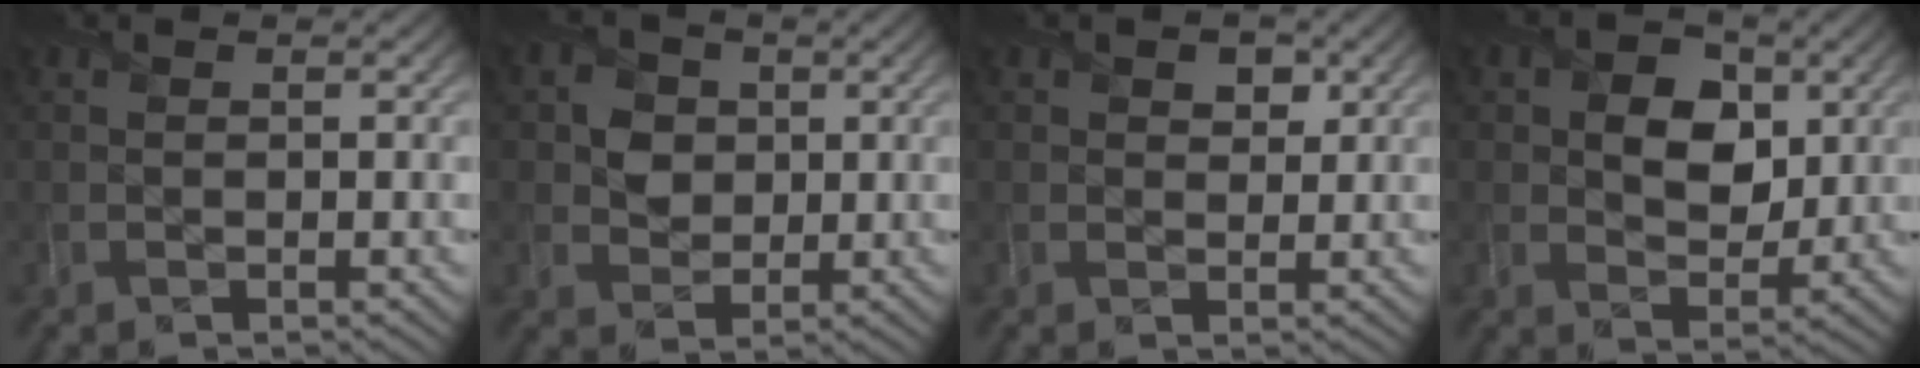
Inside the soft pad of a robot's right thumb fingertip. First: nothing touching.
{"total": 4.2, "force": [0.6, 3.8, 1.7], "torque": [-0.039, -0.001, 0.000]}
{"total": 2.1, "force": [1.1, 1.5, 0.9], "torque": [-0.011, -0.006, 0.019]}
{"total": 6.7, "force": [1.8, 4.9, 4.2], "torque": [-0.083, 0.000, 0.026]}